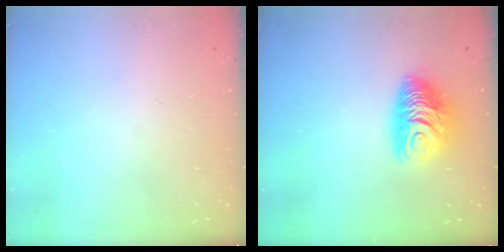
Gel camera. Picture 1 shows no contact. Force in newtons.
{"total": 10.8, "press": 10.7, "slide": 1.1}